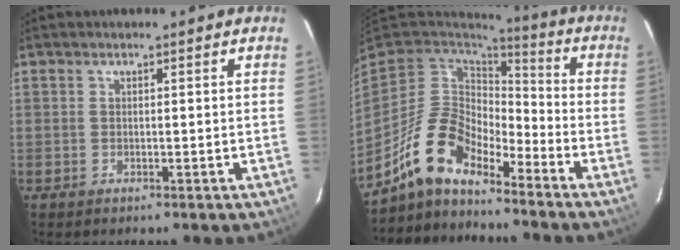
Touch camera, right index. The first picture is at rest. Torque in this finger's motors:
{"motor_torque": [0.69, -0.71, -0.16, -0.21]}